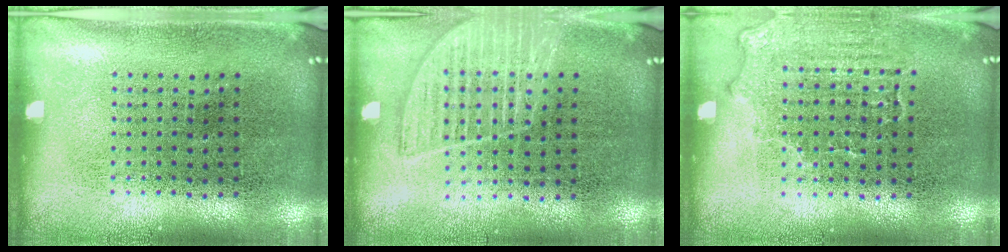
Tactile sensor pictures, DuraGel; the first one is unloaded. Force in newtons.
{"total": 1.4, "press": 1.3, "slide": 0.6}
{"total": 1.4, "press": 1.2, "slide": 0.6}